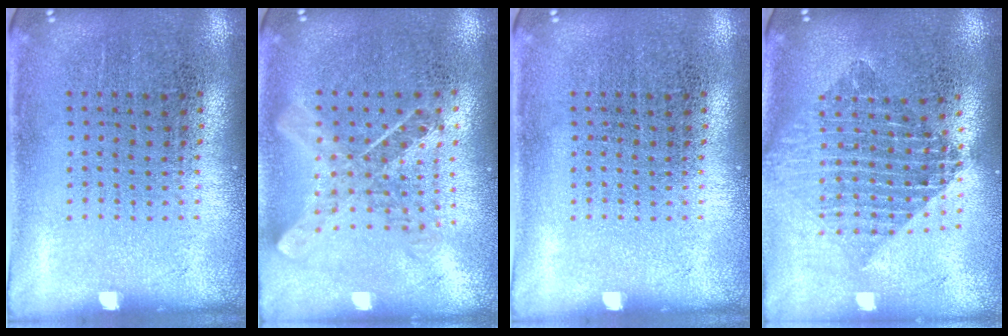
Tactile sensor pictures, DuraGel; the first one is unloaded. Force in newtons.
{"total": 0.9, "press": 0.9, "slide": 0.1}
{"total": 0.0}
{"total": 2.1, "press": 1.7, "slide": 1.3}